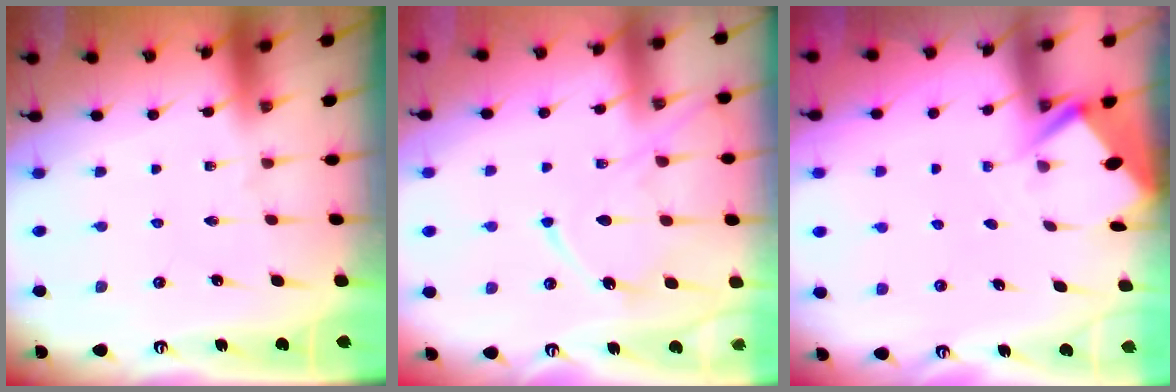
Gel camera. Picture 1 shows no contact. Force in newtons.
{"total": 11.6, "press": 11.5, "slide": 1.1}
{"total": 2.9, "press": 2.9, "slide": 0.3}